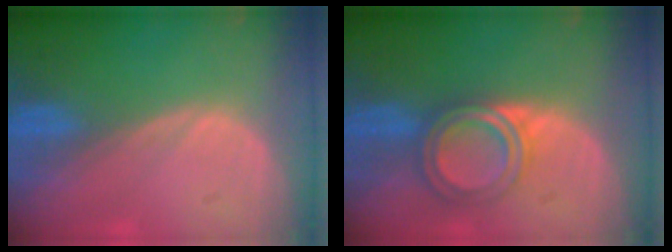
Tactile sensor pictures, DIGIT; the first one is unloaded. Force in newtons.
{"total": 5.3, "press": 5.3, "slide": 0.2}